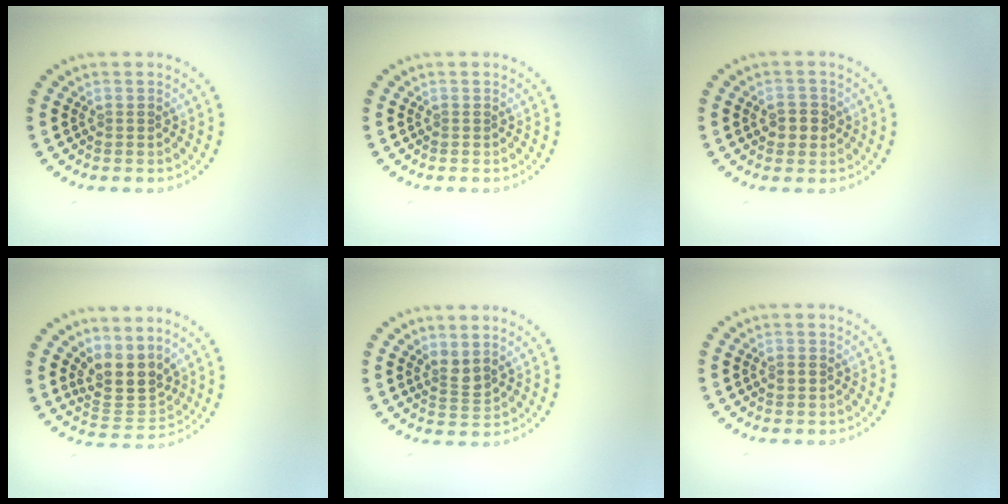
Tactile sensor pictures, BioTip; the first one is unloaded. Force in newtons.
{"total": 0.0}
{"total": 1.9, "press": 1.9, "slide": 0.2}
{"total": 3.8, "press": 3.1, "slide": 2.2}
{"total": 1.7, "press": 1.3, "slide": 1.1}
{"total": 0.9, "press": 0.9, "slide": 0.1}